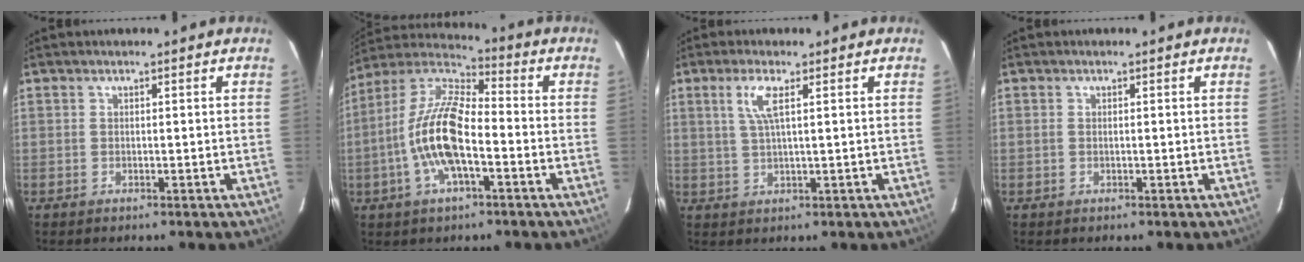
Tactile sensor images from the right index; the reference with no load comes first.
{"total": 14.8, "force": [-4.2, 5.5, 13.1], "torque": [-0.263, 0.003, -0.085]}
{"total": 4.2, "force": [1.6, 0.2, 3.8], "torque": [-0.080, 0.001, 0.034]}
{"total": 0.0}